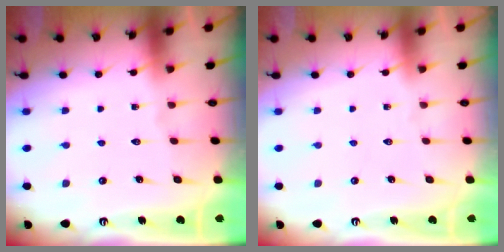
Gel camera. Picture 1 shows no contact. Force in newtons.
{"total": 0.0}